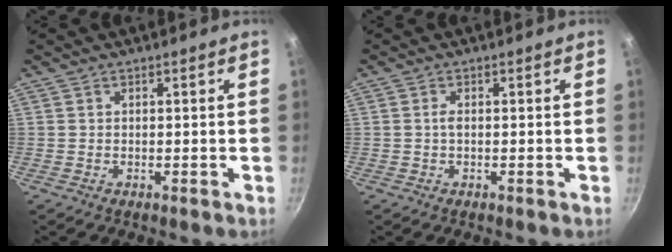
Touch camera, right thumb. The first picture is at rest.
{"total": 1.1, "force": [-0.1, 0.5, 1.0], "torque": [-0.019, 0.003, -0.002]}